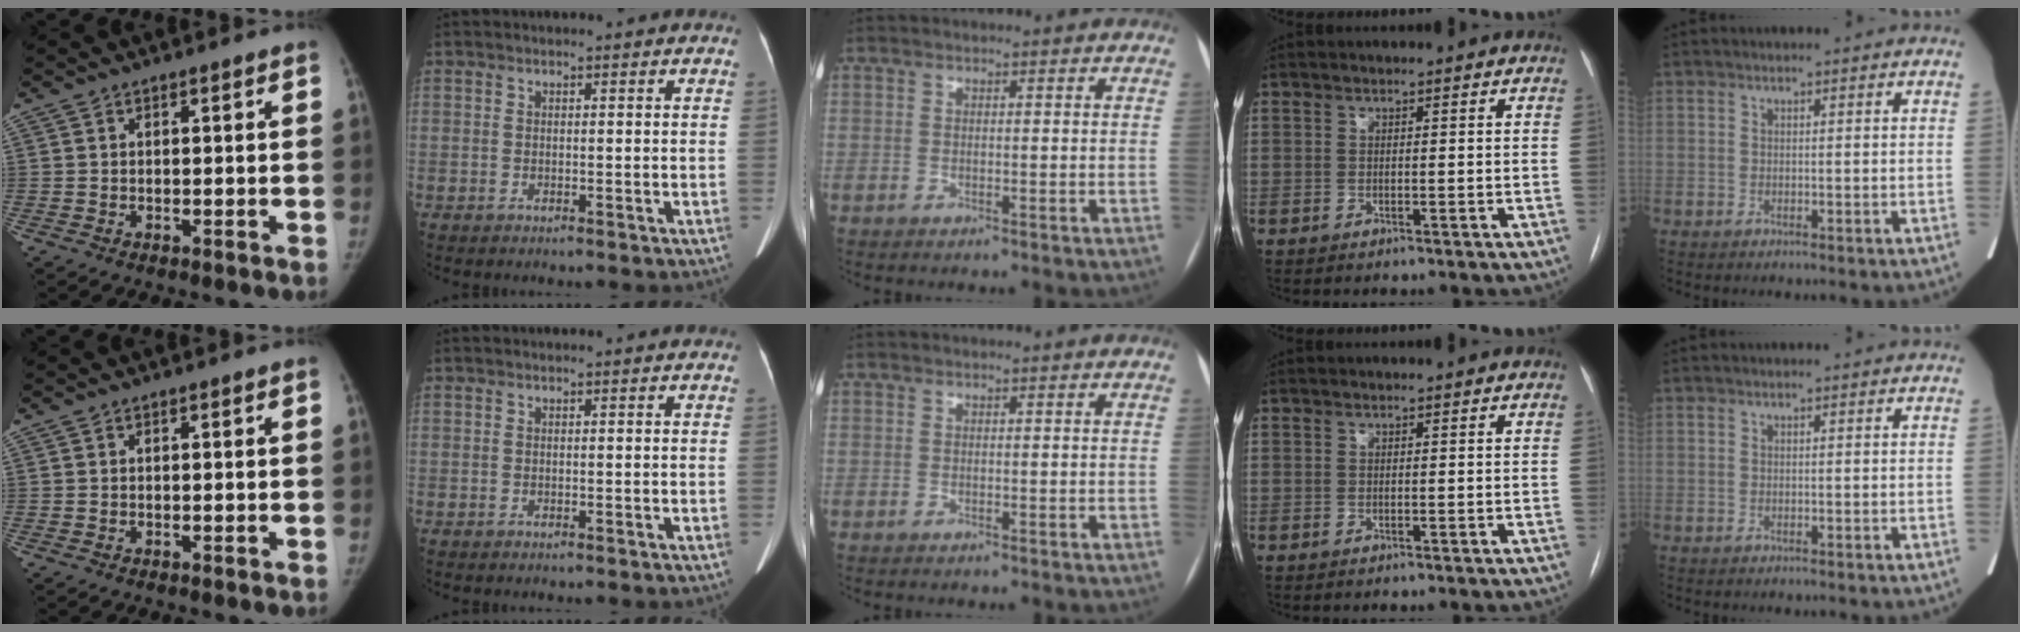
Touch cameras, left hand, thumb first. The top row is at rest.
{}